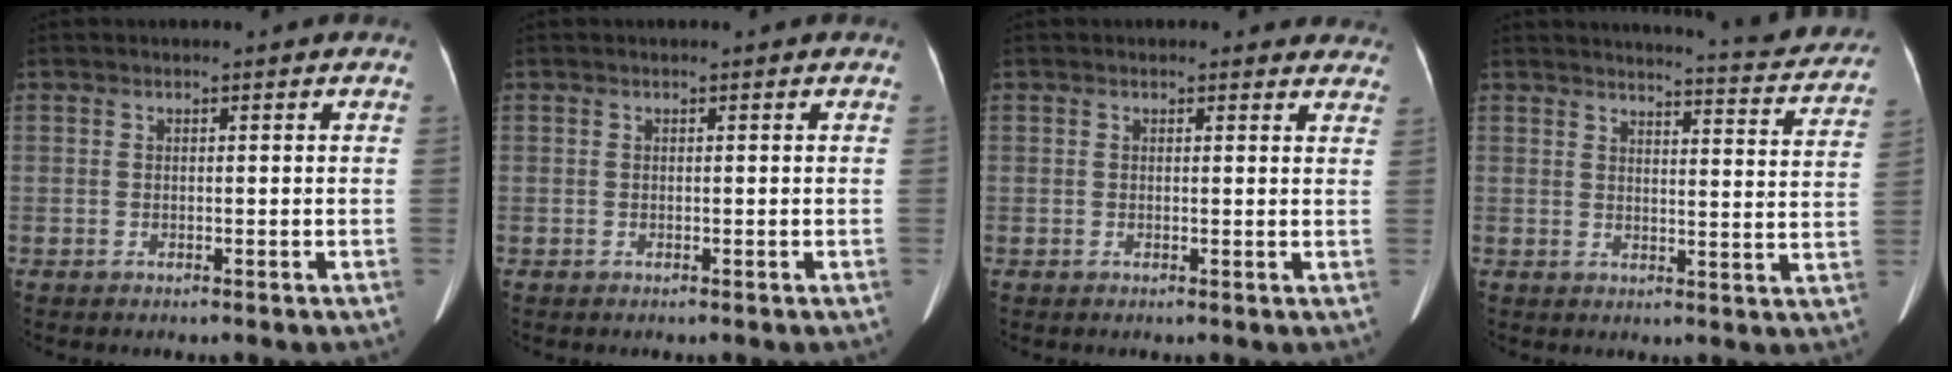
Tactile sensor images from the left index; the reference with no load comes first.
{"total": 0.0}
{"total": 4.4, "force": [4.0, 1.8, 0.5], "torque": [0.017, -0.009, 0.019]}
{"total": 14.7, "force": [14.2, 0.6, 3.7], "torque": [-0.042, -0.068, 0.147]}